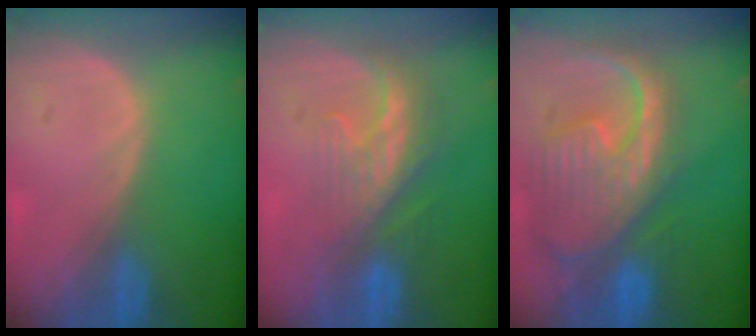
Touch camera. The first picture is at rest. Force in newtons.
{"total": 8.4, "press": 7.2, "slide": 4.2}
{"total": 12.5, "press": 10.7, "slide": 6.5}